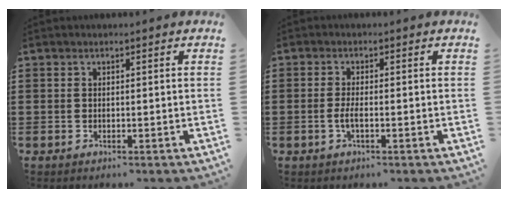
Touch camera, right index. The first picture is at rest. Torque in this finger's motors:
{"motor_torque": [1.40, 0.73, 0.07, 0.08]}